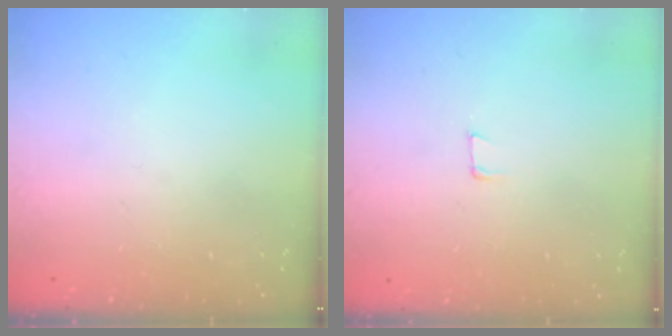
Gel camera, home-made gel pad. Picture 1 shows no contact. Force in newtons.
{"total": 4.3, "press": 4.3, "slide": 0.4}